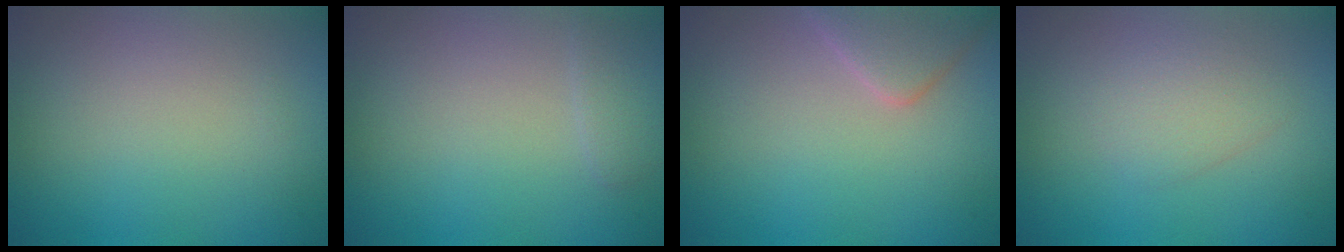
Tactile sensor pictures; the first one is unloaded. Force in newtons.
{"total": 1.0, "press": 1.0, "slide": 0.2}
{"total": 2.6, "press": 2.6, "slide": 0.2}
{"total": 2.0, "press": 2.0, "slide": 0.1}